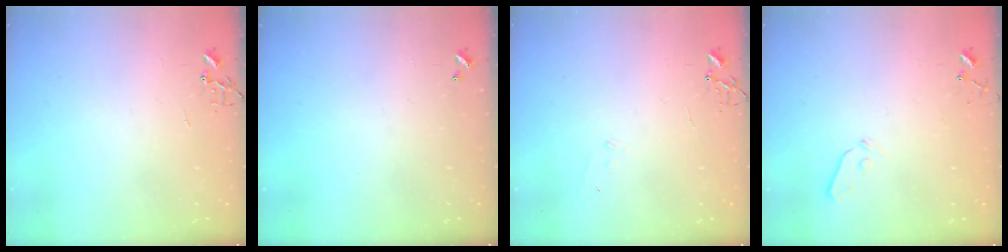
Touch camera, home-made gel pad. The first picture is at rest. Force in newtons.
{"total": 0.0}
{"total": 5.6, "press": 5.6, "slide": 0.7}
{"total": 3.7, "press": 3.6, "slide": 0.6}